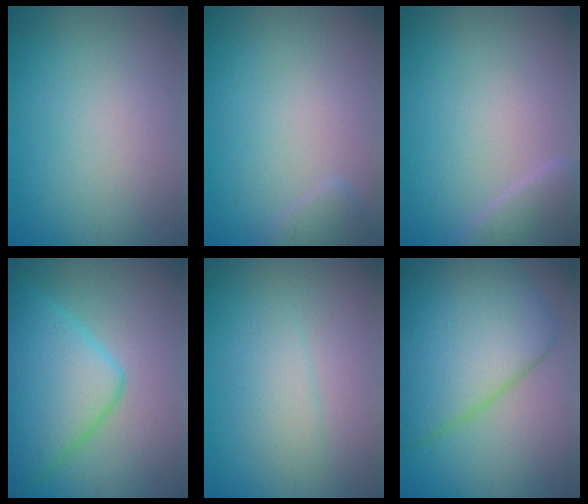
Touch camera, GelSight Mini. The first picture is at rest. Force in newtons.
{"total": 1.5, "press": 1.5, "slide": 0.1}
{"total": 3.3, "press": 3.3, "slide": 0.3}
{"total": 8.4, "press": 8.4, "slide": 0.4}
{"total": 2.0, "press": 1.9, "slide": 0.1}
{"total": 10.2, "press": 10.2, "slide": 0.4}